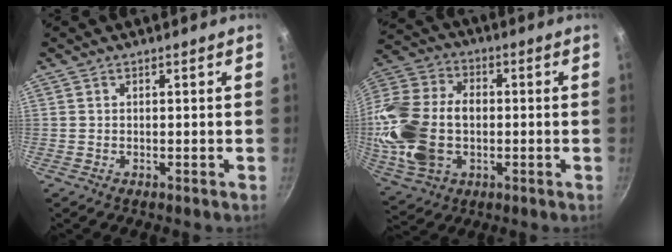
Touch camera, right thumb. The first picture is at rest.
{"total": 19.8, "force": [-1.7, 13.8, 14.1], "torque": [-0.271, 0.026, -0.030]}